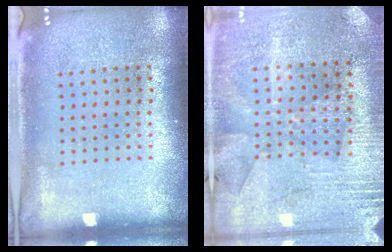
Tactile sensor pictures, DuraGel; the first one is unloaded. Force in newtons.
{"total": 2.8, "press": 2.7, "slide": 0.7}